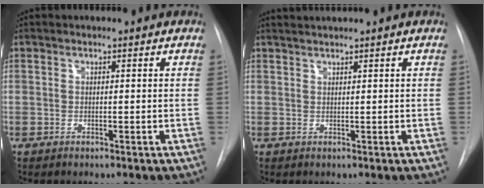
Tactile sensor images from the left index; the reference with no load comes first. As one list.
[{"total": 1.8, "force": [1.6, -0.5, 0.5], "torque": [-0.009, 0.012, 0.036]}]